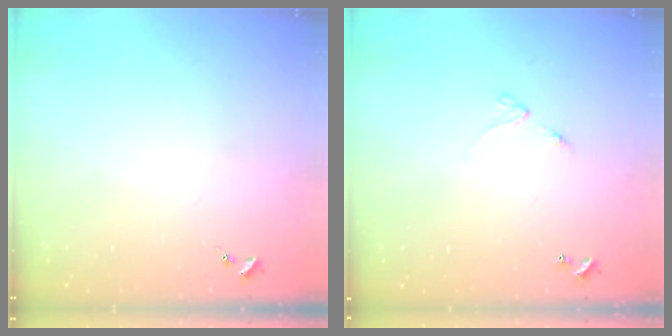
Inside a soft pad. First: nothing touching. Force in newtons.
{"total": 4.2, "press": 4.2, "slide": 0.4}